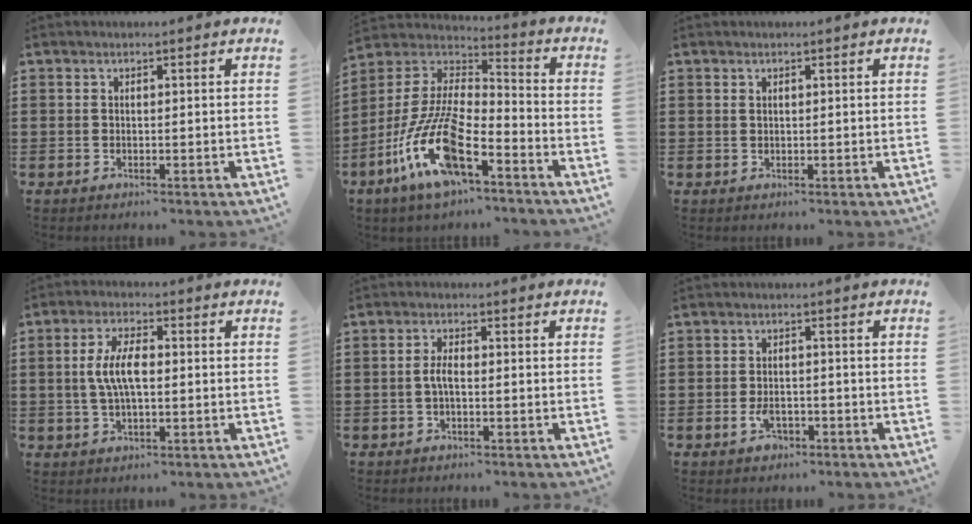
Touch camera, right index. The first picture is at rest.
{"total": 14.4, "force": [-8.2, 4.5, 10.9], "torque": [-0.260, -0.008, -0.163]}
{"total": 0.6, "force": [0.4, 0.4, 0.2], "torque": [-0.006, 0.002, 0.007]}
{"total": 6.5, "force": [0.1, 2.6, 5.9], "torque": [-0.132, 0.002, -0.007]}
{"total": 2.6, "force": [-0.4, 0.9, 2.4], "torque": [-0.053, 0.001, -0.011]}
{"total": 2.9, "force": [-1.3, 1.6, 2.0], "torque": [-0.039, -0.001, -0.024]}